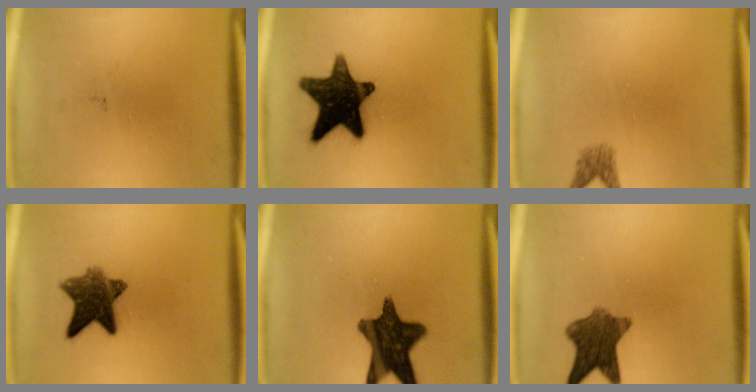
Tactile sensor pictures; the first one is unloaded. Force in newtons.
{"total": 15.9}
{"total": 1.8}
{"total": 9.3}
{"total": 13.7}
{"total": 8.4}